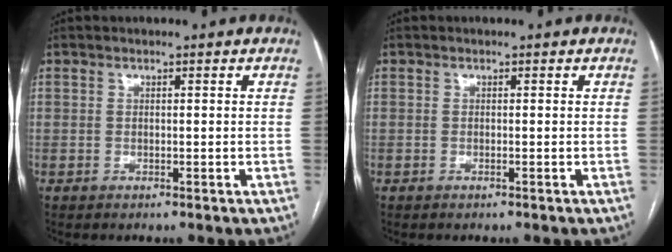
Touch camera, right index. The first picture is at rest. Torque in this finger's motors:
{"motor_torque": [0.10, 0.06, 0.04, 0.01]}